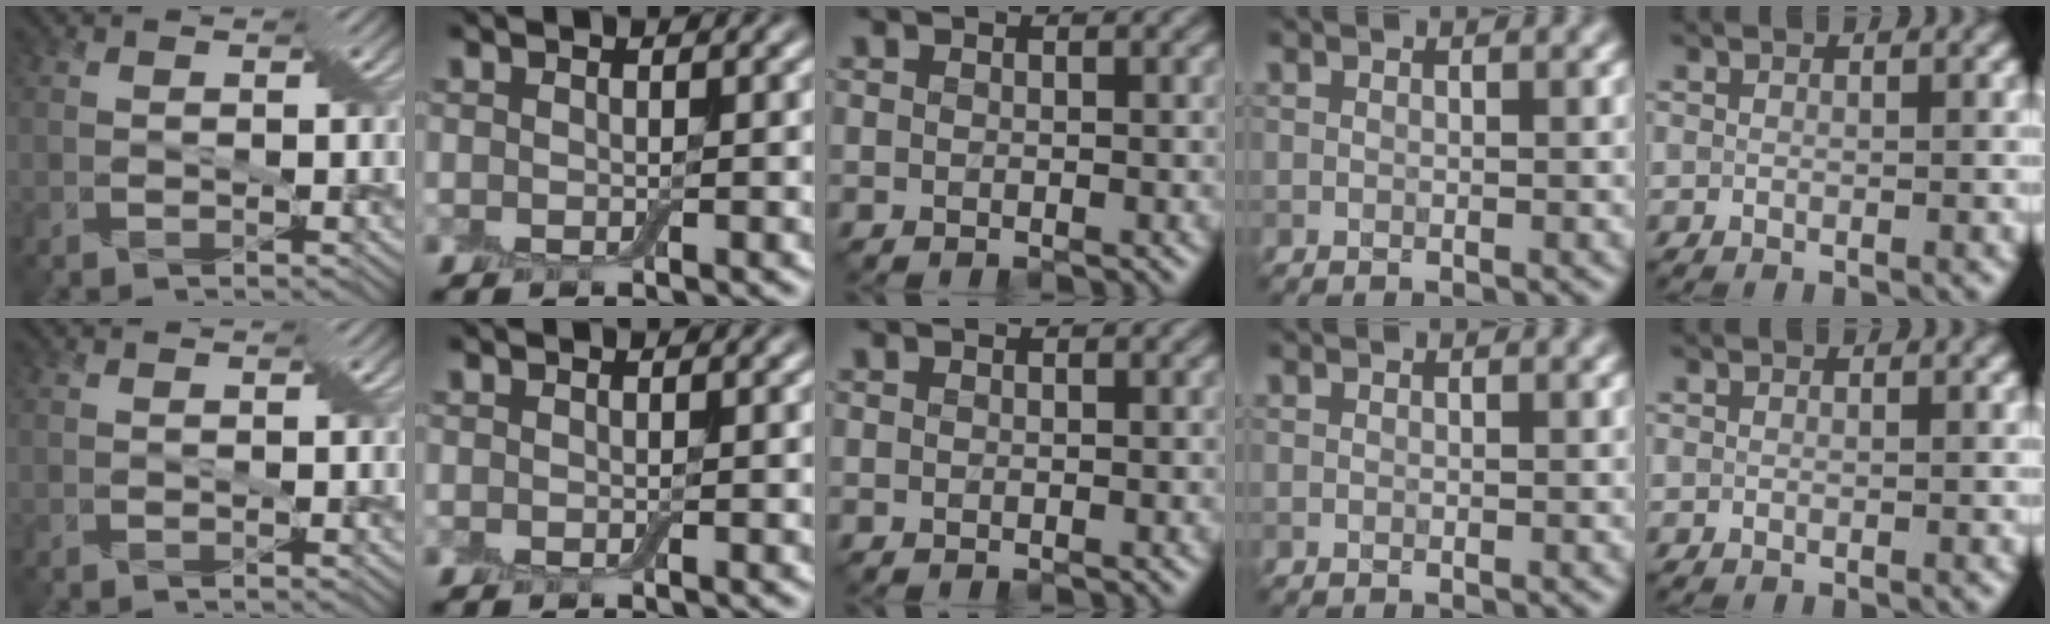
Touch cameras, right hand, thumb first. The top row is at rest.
{}